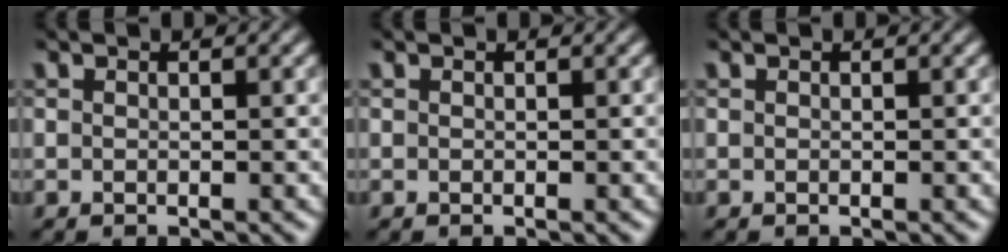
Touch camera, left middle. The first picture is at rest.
{"total": 0.0}
{"total": 0.0}